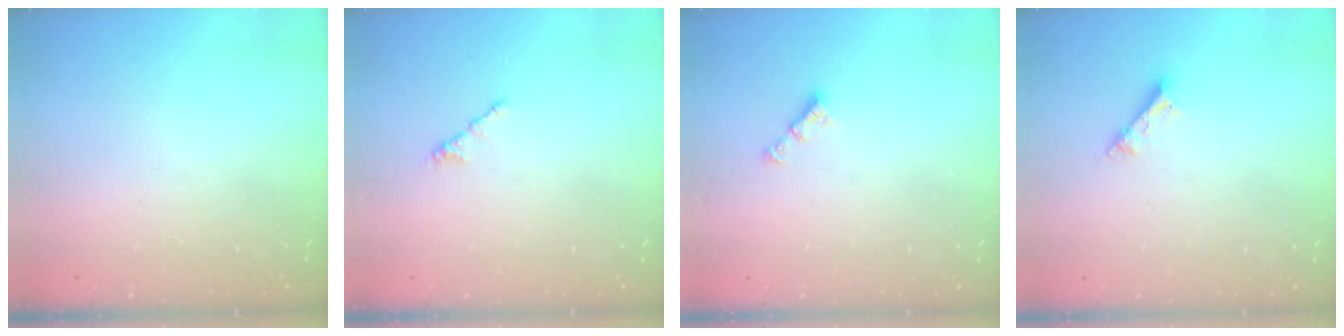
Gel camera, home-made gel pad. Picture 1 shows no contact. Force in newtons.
{"total": 1.7, "press": 1.6, "slide": 0.5}
{"total": 3.0, "press": 2.9, "slide": 0.5}
{"total": 2.5, "press": 2.5, "slide": 0.1}